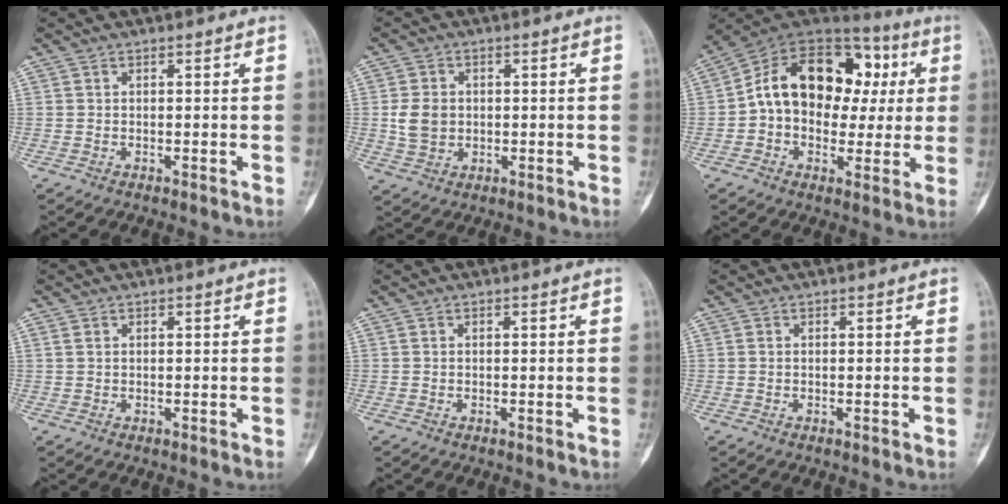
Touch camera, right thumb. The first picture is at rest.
{"total": 5.6, "force": [0.2, 4.6, 3.2], "torque": [-0.047, 0.000, 0.009]}
{"total": 20.7, "force": [2.2, 14.9, 14.2], "torque": [-0.183, 0.046, 0.030]}
{"total": 0.8, "force": [0.5, 0.5, 0.4], "torque": [-0.005, 0.004, 0.011]}
{"total": 0.0}
{"total": 0.0}